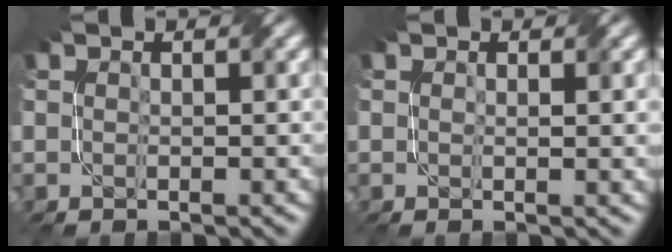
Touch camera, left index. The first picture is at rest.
{"total": 1.3, "force": [0.4, 0.1, 1.2], "torque": [-0.020, 0.000, 0.007]}